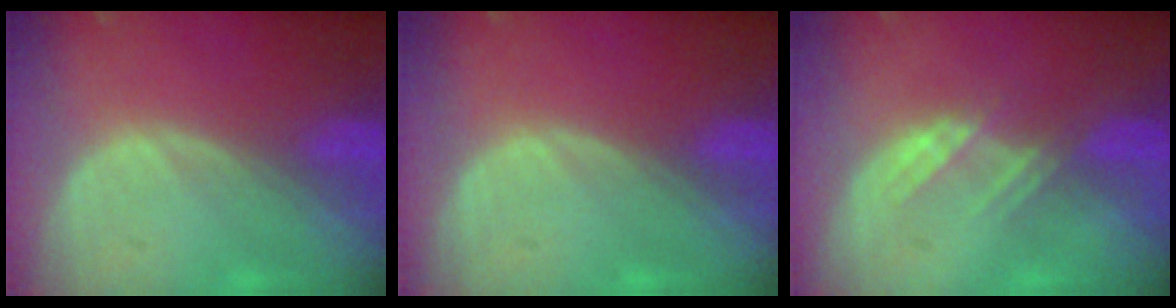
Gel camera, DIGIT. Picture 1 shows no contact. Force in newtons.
{"total": 0.0}
{"total": 3.0, "press": 2.9, "slide": 0.7}